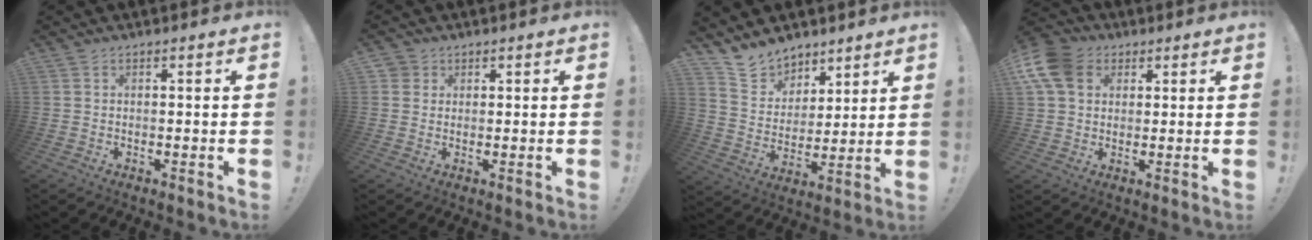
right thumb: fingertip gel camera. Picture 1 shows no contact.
{"total": 2.5, "force": [1.5, 2.0, 0.2], "torque": [-0.003, -0.005, 0.027]}
{"total": 11.3, "force": [9.4, 6.2, 1.0], "torque": [-0.042, -0.079, 0.186]}
{"total": 11.8, "force": [4.1, 9.0, 6.4], "torque": [-0.129, -0.013, 0.080]}